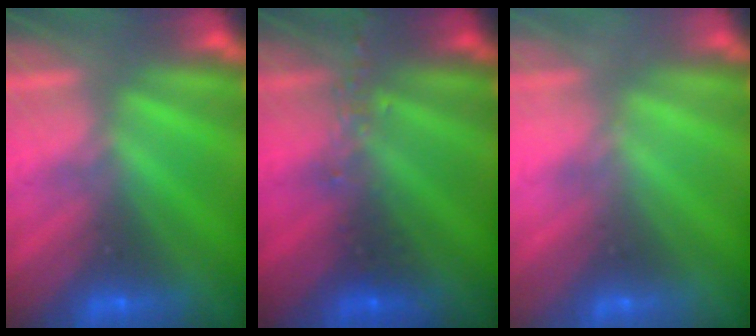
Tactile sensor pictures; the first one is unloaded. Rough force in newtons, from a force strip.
{"total": 2.4}
{"total": 2.0}